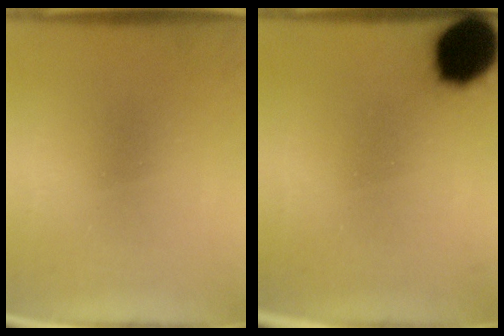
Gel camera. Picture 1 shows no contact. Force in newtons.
{"total": 13.7}